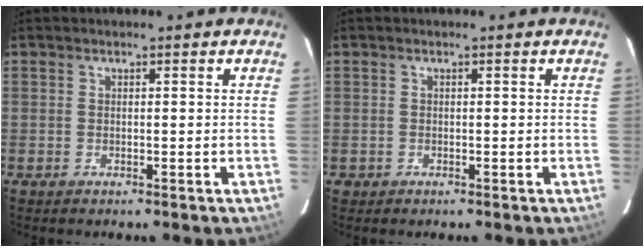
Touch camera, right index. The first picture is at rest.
{"total": 1.0, "force": [-0.4, 0.9, 0.0], "torque": [0.001, 0.003, -0.004]}